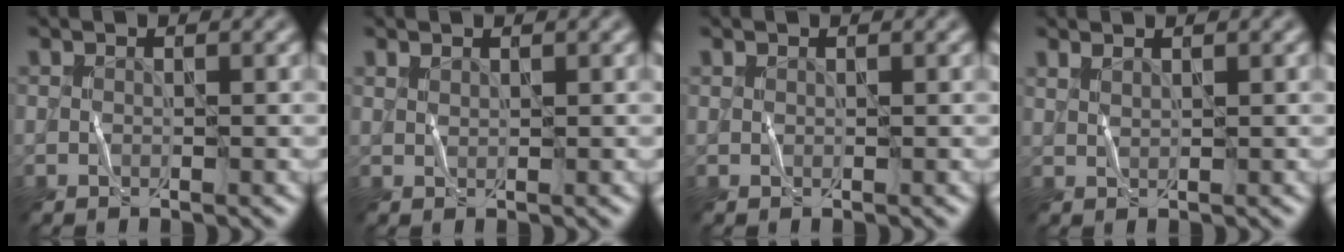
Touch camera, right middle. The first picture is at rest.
{"total": 0.6, "force": [0.6, 0.2, 0.2], "torque": [-0.007, 0.000, 0.013]}
{"total": 0.0}
{"total": 0.9, "force": [0.8, 0.2, 0.3], "torque": [-0.008, -0.002, 0.018]}